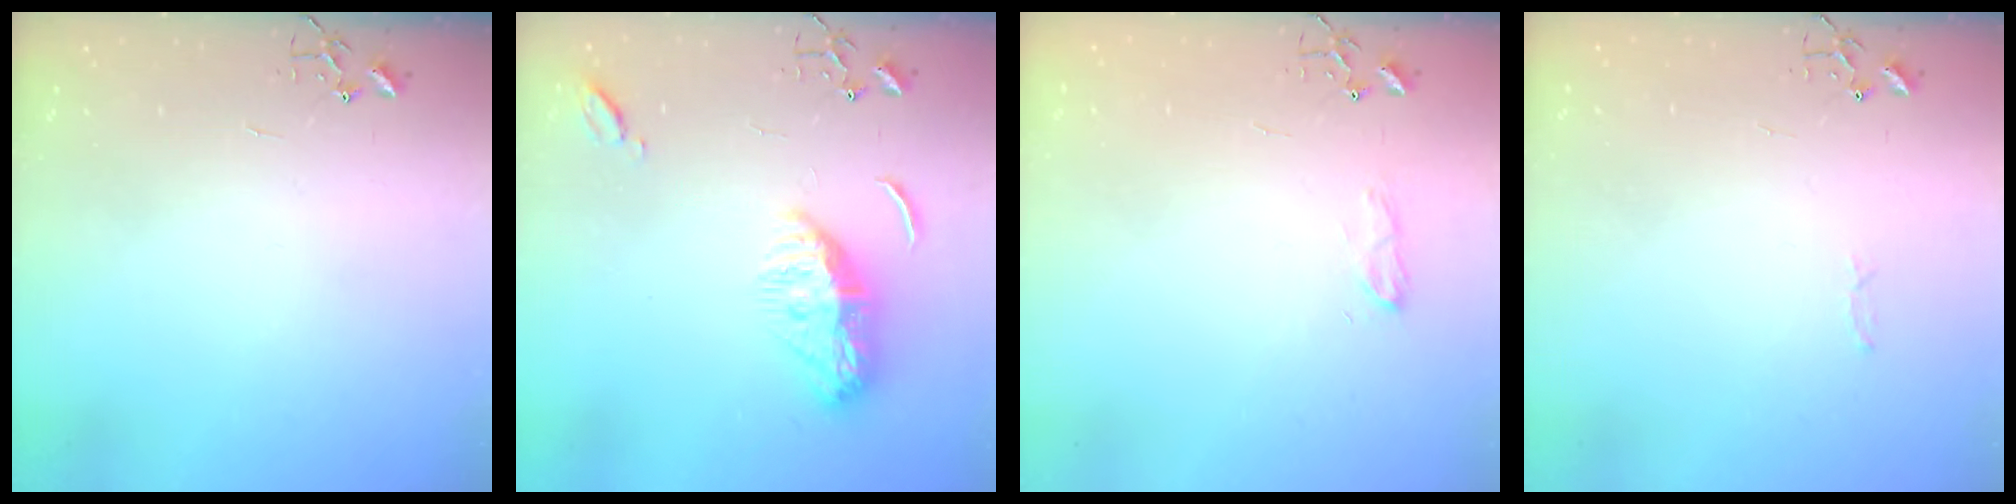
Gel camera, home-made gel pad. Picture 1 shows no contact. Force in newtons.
{"total": 11.1, "press": 11.0, "slide": 1.0}
{"total": 7.9, "press": 7.8, "slide": 0.9}
{"total": 2.8, "press": 2.8, "slide": 0.4}